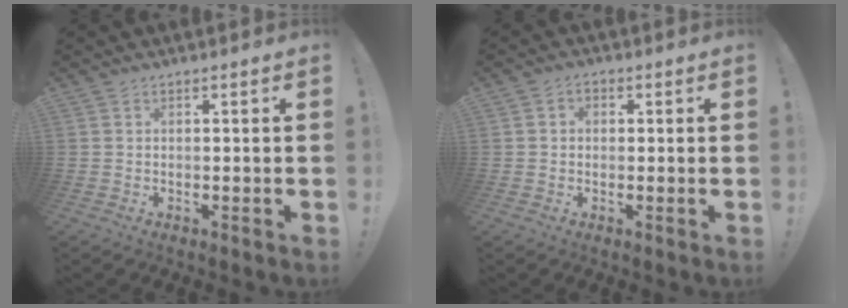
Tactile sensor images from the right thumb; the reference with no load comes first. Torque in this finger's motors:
{"motor_torque": [0.18, -0.24, -0.14, 0.06, 0.09]}